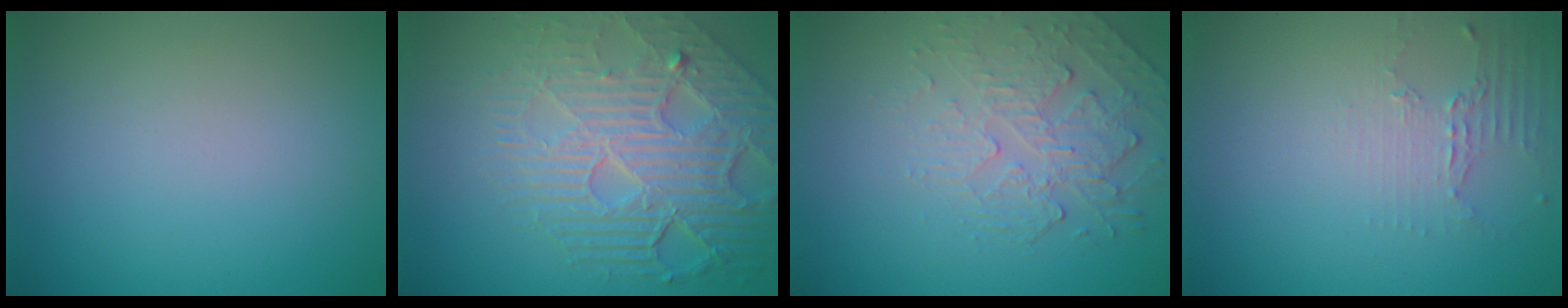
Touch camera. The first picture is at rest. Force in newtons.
{"total": 8.2, "press": 5.7, "slide": 5.9}
{"total": 2.4, "press": 1.7, "slide": 1.7}
{"total": 2.0, "press": 1.5, "slide": 1.4}